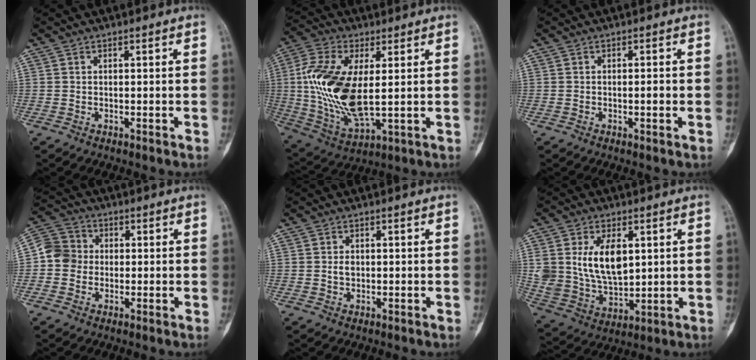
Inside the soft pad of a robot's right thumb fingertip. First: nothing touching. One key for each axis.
{"total": 17.8, "fx": 1.7, "fy": 8.3, "fz": 15.7, "tx": -0.331, "ty": -0.011, "tz": 0.038}
{"total": 1.7, "fx": -0.3, "fy": 0.4, "fz": 1.6, "tx": -0.025, "ty": -0.001, "tz": -0.004}
{"total": 6.8, "fx": -0.3, "fy": 6.3, "fz": 2.4, "tx": -0.028, "ty": 0.020, "tz": -0.019}
{"total": 1.6, "fx": 0.1, "fy": 1.2, "fz": 1.1, "tx": -0.016, "ty": 0.002, "tz": 0.002}
{"total": 12.9, "fx": 3.2, "fy": 7.8, "fz": 9.8, "tx": -0.165, "ty": -0.016, "tz": 0.075}